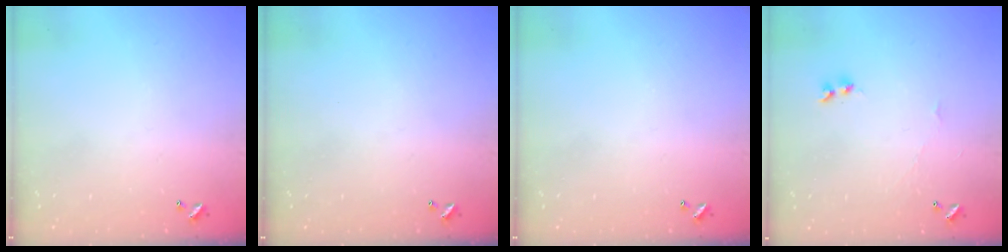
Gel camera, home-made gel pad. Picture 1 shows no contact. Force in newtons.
{"total": 0.0}
{"total": 0.0}
{"total": 1.9, "press": 1.8, "slide": 0.5}